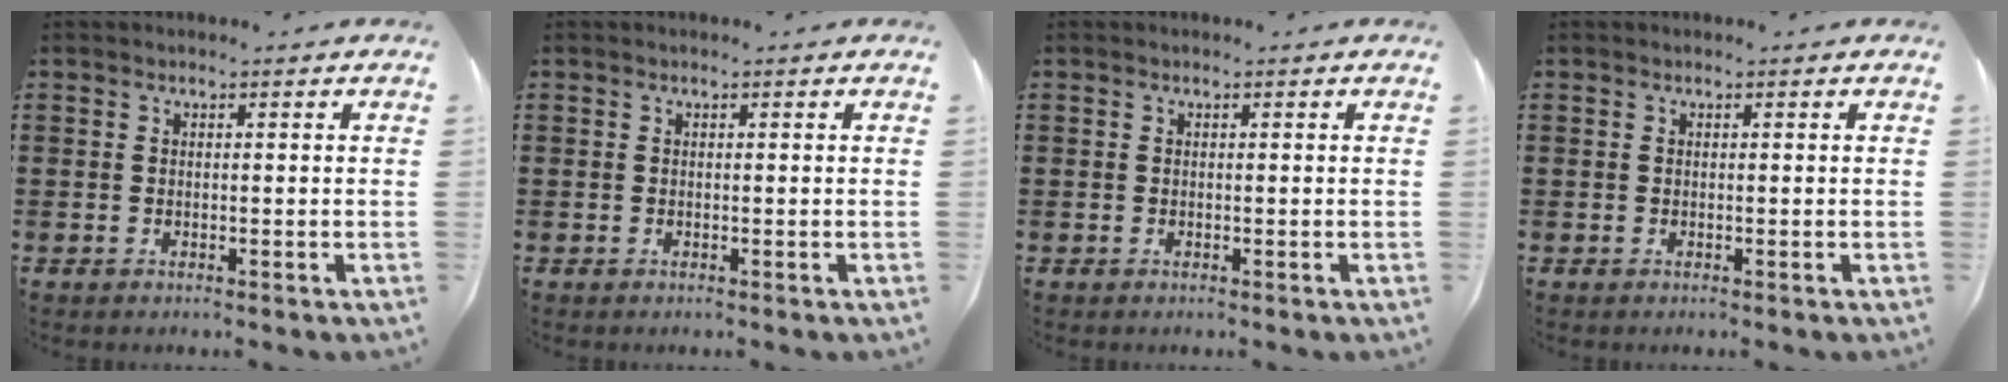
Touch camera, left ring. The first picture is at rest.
{"total": 0.0}
{"total": 0.0}
{"total": 0.0}